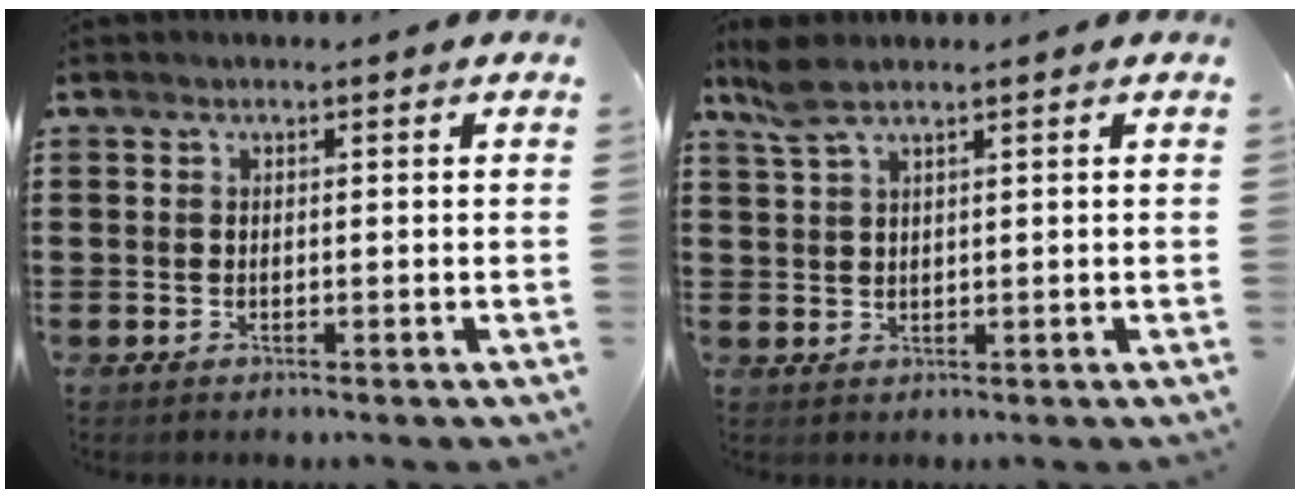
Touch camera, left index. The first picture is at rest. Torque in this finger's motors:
{"motor_torque": [0.73, -0.77, 0.42, 0.14]}